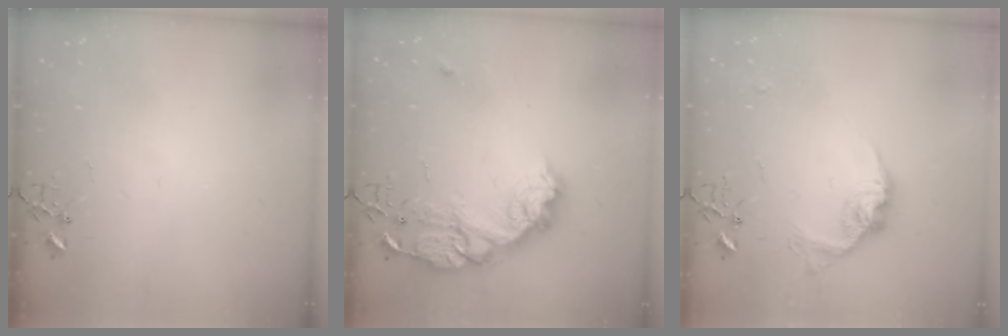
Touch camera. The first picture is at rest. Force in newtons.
{"total": 18.7, "press": 18.7, "slide": 1.3}
{"total": 13.4, "press": 13.3, "slide": 0.8}